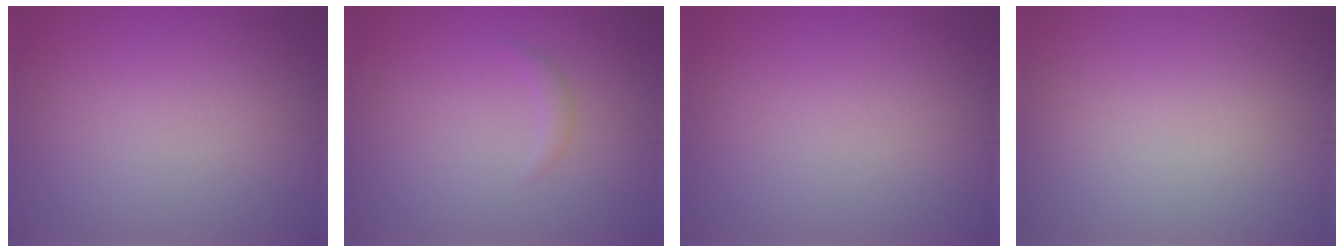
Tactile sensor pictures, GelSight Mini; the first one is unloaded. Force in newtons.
{"total": 0.7, "press": 0.7, "slide": 0.1}
{"total": 0.0}
{"total": 0.0}